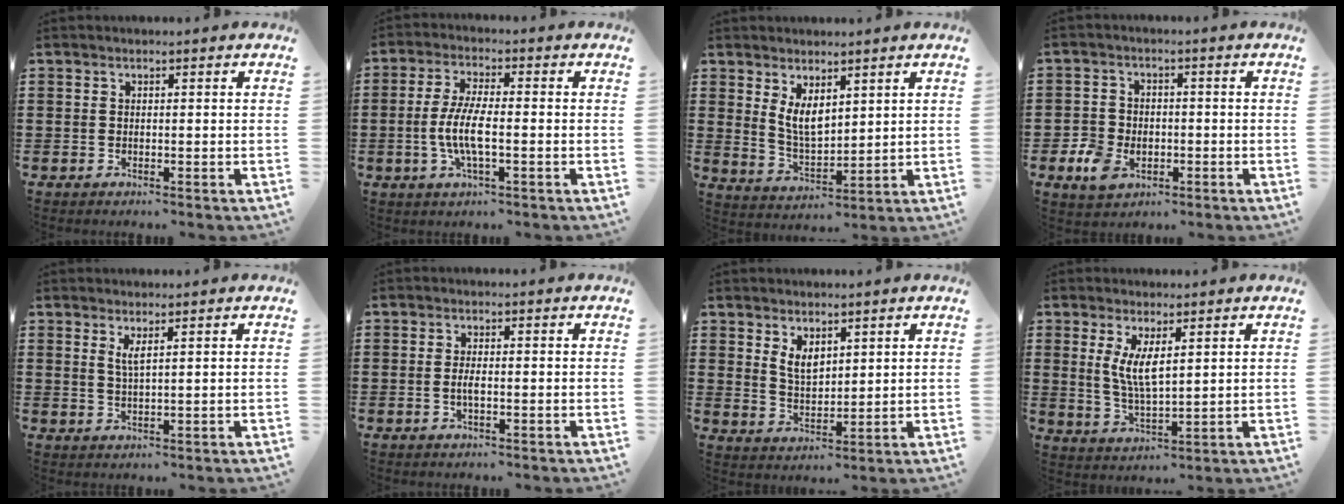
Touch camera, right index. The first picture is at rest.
{"total": 6.4, "force": [-1.5, 1.7, 5.9], "torque": [-0.137, -0.008, -0.038]}
{"total": 2.9, "force": [2.6, 1.0, 0.7], "torque": [-0.021, -0.003, 0.050]}
{"total": 4.7, "force": [-1.9, 3.8, 2.1], "torque": [-0.057, 0.004, -0.039]}
{"total": 2.1, "force": [1.2, 0.2, 1.7], "torque": [-0.037, 0.000, 0.020]}
{"total": 1.8, "force": [-0.4, 0.4, 1.7], "torque": [-0.039, -0.002, -0.009]}
{"total": 3.9, "force": [2.3, 2.2, 2.3], "torque": [-0.052, 0.005, 0.042]}
{"total": 5.5, "force": [1.7, 1.8, 4.9], "torque": [-0.100, 0.000, 0.031]}